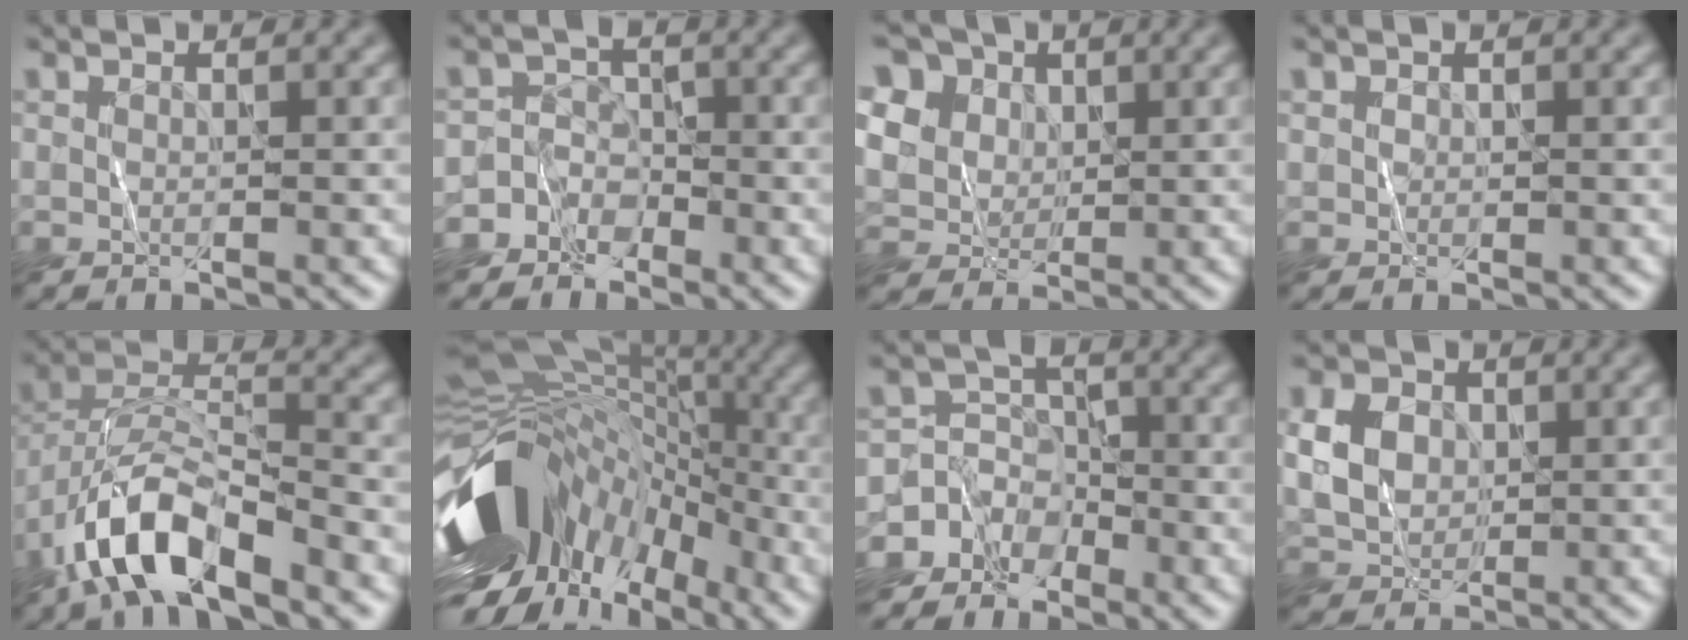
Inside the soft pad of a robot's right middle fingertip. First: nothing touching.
{"total": 3.6, "force": [-2.4, 2.7, 0.3], "torque": [0.029, 0.008, -0.054]}
{"total": 9.1, "force": [4.2, 7.3, 3.5], "torque": [-0.103, 0.021, 0.068]}
{"total": 0.5, "force": [0.1, 0.5, -0.3], "torque": [0.011, -0.003, 0.002]}
{"total": 8.9, "force": [-5.2, 3.7, 6.2], "torque": [-0.113, 0.009, -0.101]}
{"total": 16.3, "force": [-4.5, 11.3, 10.9], "torque": [-0.221, 0.008, -0.074]}
{"total": 5.0, "force": [-3.3, 3.7, 0.8], "torque": [0.020, 0.009, -0.069]}
{"total": 4.3, "force": [0.7, 3.6, 2.3], "torque": [-0.050, 0.004, 0.011]}